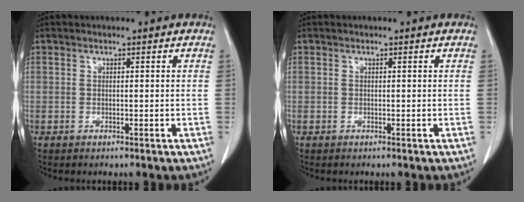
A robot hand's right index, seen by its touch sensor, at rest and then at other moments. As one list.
[{"total": 0.0}]